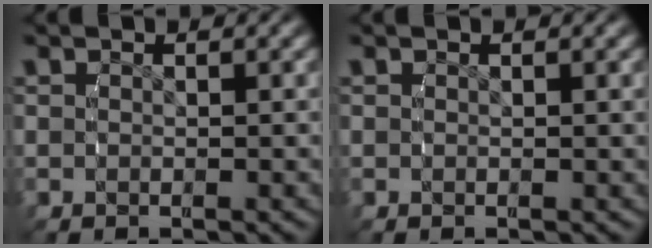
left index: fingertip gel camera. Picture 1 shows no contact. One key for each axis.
{"total": 0.0}